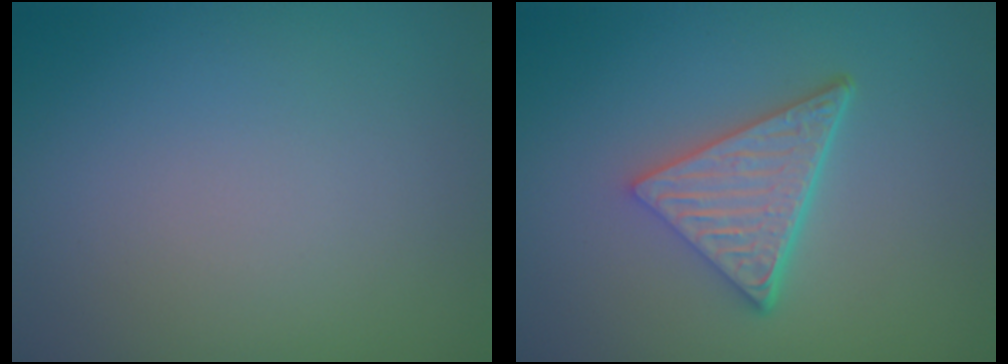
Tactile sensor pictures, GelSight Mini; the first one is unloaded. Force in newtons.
{"total": 5.1, "press": 3.5, "slide": 3.7}